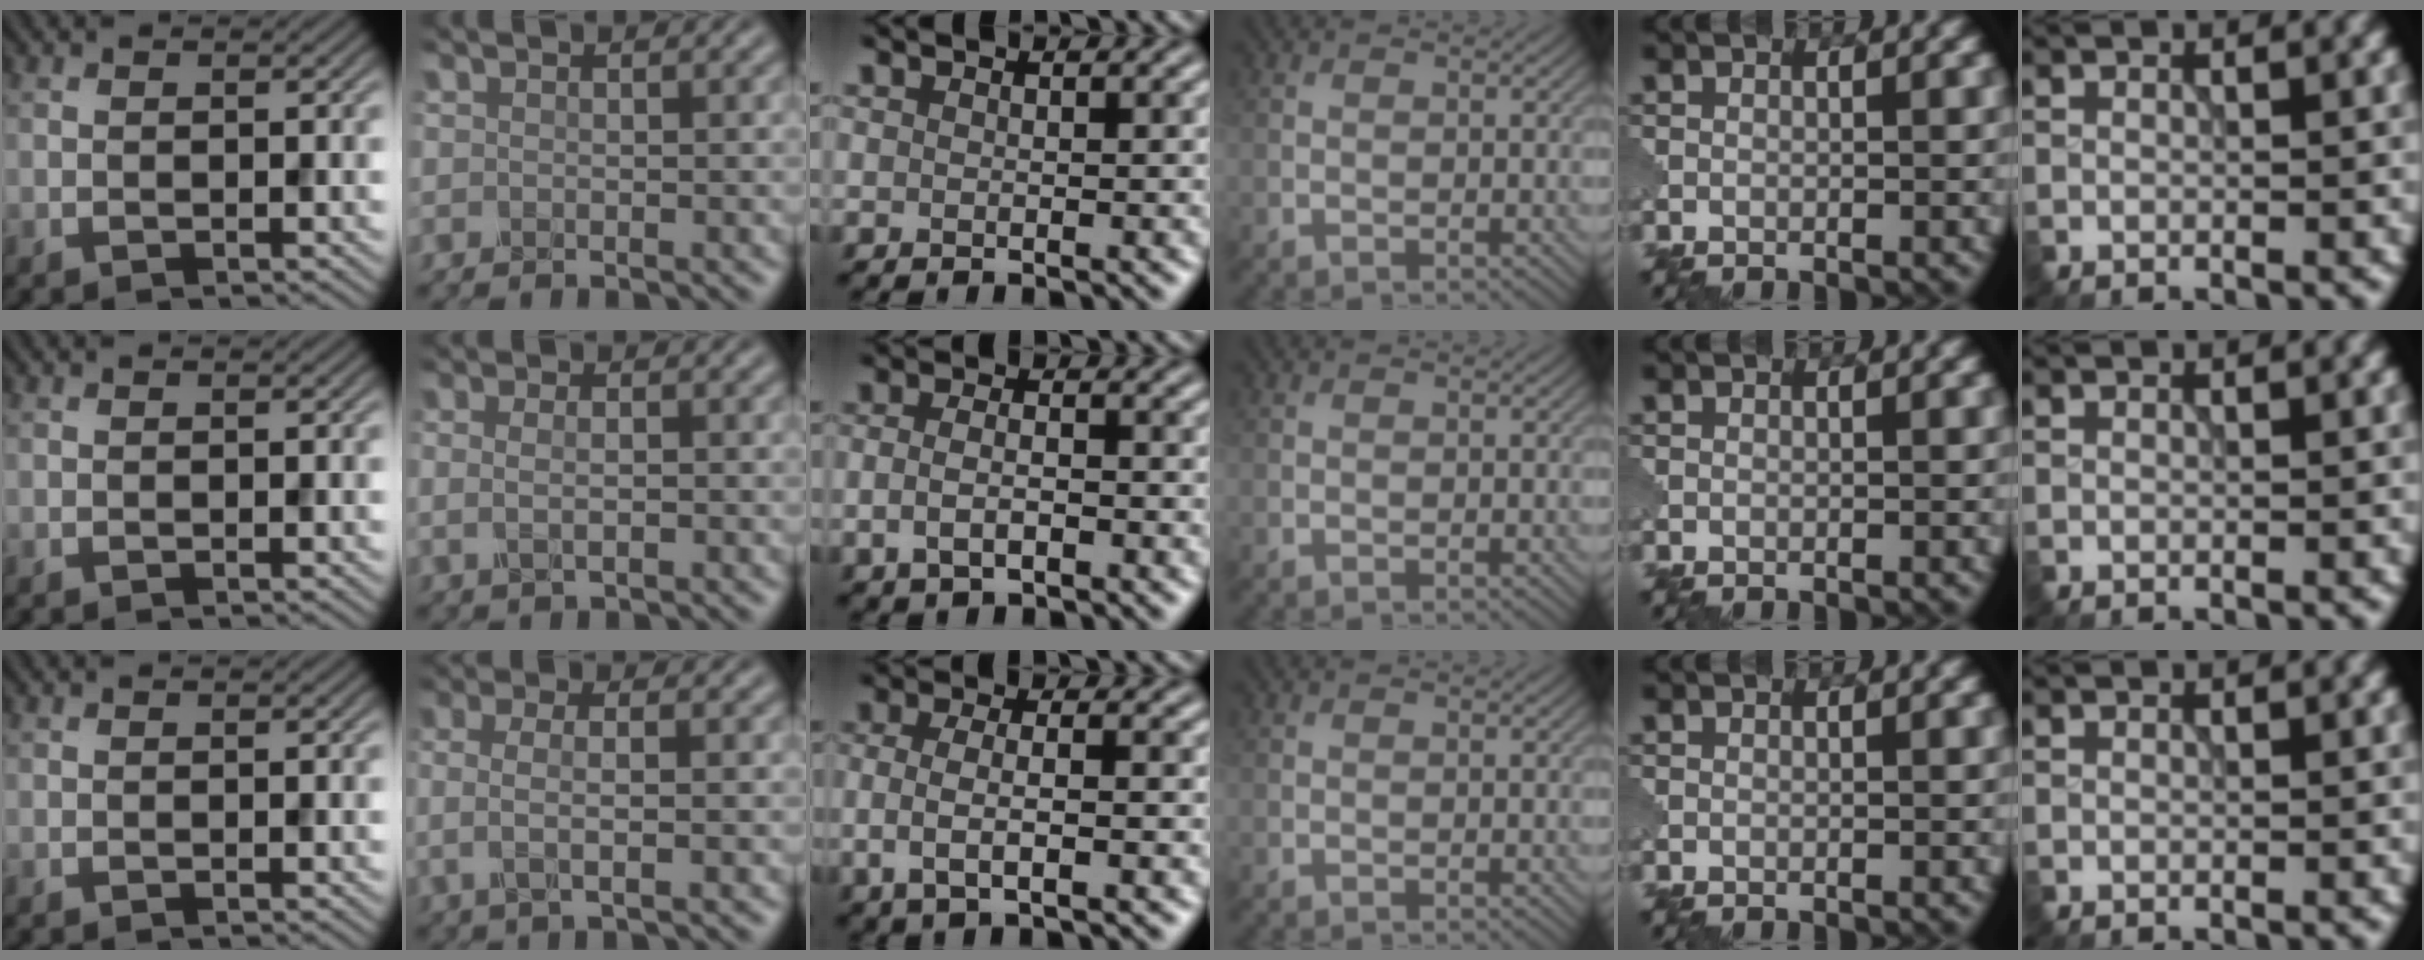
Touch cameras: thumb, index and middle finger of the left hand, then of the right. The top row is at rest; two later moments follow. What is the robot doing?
{"motion": "extract", "object": "pin"}